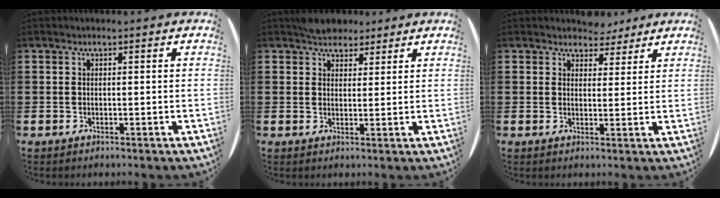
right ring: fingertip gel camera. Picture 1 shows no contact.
{"total": 3.2, "force": [2.9, 1.5, 0.0], "torque": [-0.012, 0.004, 0.058]}
{"total": 3.5, "force": [3.0, 1.7, 0.1], "torque": [-0.008, -0.004, 0.054]}